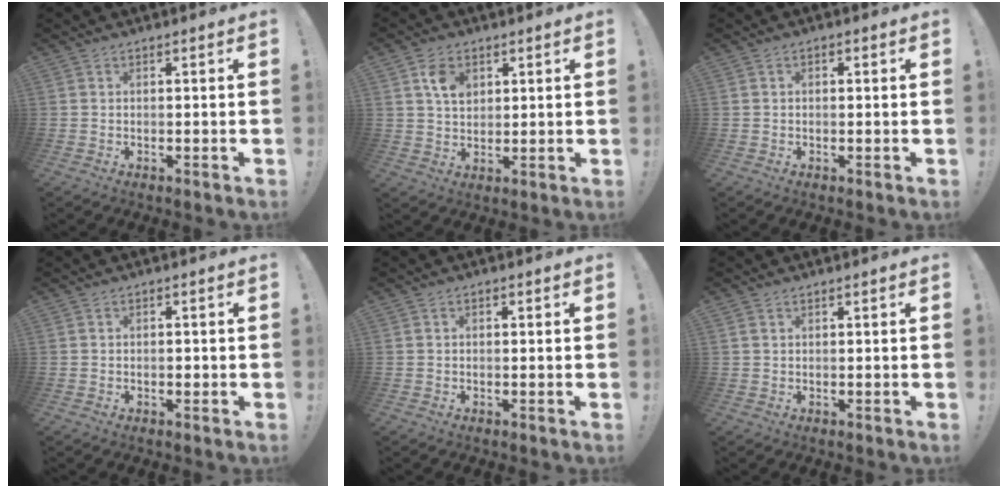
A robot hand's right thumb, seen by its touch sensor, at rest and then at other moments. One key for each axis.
{"total": 6.9, "fx": 3.1, "fy": 4.9, "fz": 3.8, "tx": -0.060, "ty": -0.003, "tz": 0.057}
{"total": 1.0, "fx": -0.6, "fy": 0.5, "fz": 0.5, "tx": -0.015, "ty": 0.006, "tz": -0.010}
{"total": 1.0, "fx": -0.5, "fy": 0.7, "fz": 0.5, "tx": -0.008, "ty": 0.002, "tz": -0.008}
{"total": 0.7, "fx": -0.4, "fy": 0.4, "fz": 0.4, "tx": -0.013, "ty": 0.004, "tz": -0.006}
{"total": 1.1, "fx": 0.7, "fy": 0.6, "fz": 0.5, "tx": -0.018, "ty": 0.006, "tz": 0.014}